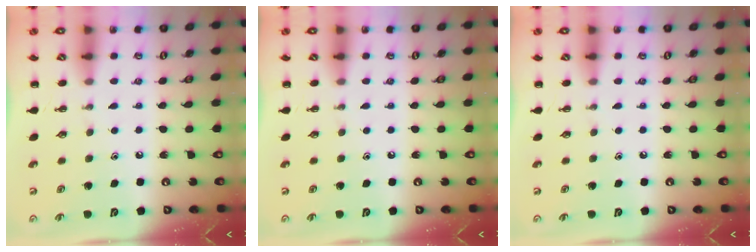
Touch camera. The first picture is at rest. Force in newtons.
{"total": 0.0}
{"total": 0.0}